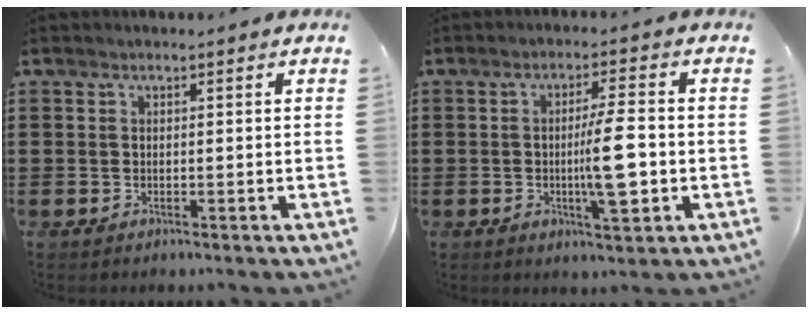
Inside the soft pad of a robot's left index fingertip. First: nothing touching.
{"total": 8.1, "force": [-1.1, 1.5, 7.9], "torque": [-0.122, -0.007, -0.024]}